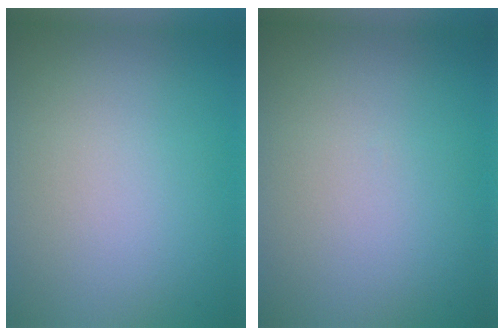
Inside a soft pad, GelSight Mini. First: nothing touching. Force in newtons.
{"total": 0.0}